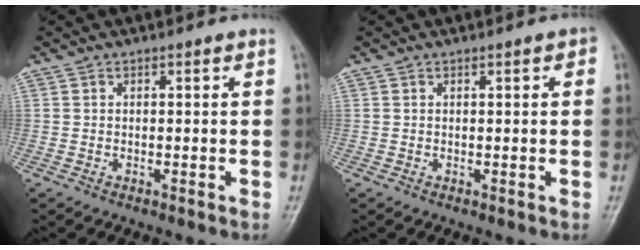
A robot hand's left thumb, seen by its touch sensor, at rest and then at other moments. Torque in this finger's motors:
{"motor_torque": [-0.45, 0.14, -0.22, 0.00, 0.00]}